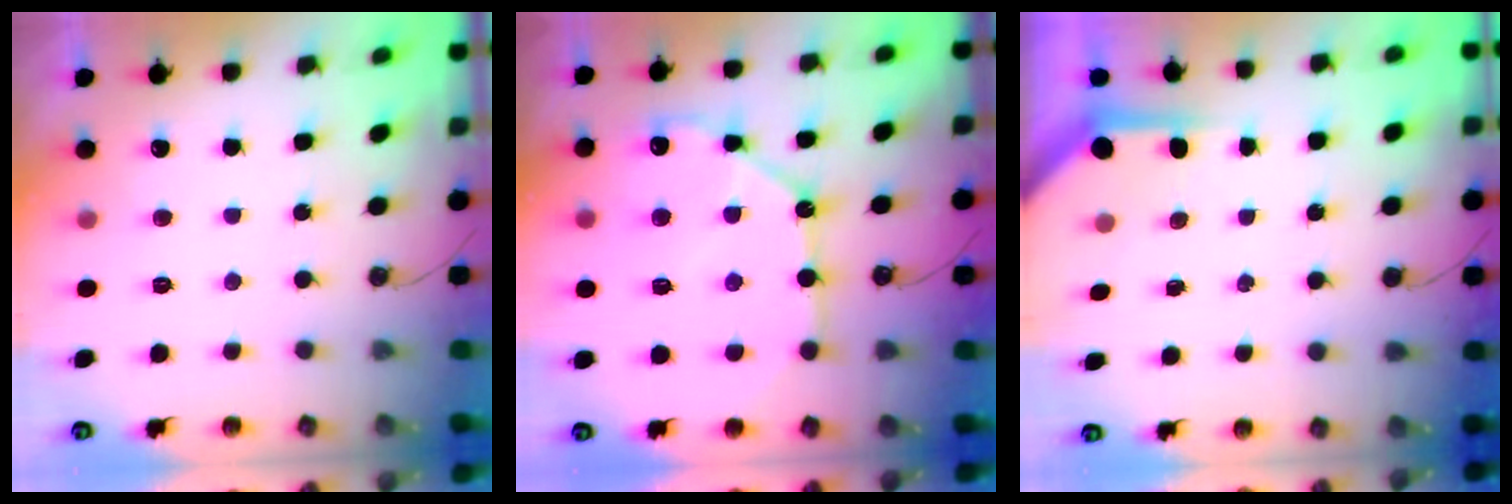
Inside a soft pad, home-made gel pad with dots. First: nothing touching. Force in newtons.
{"total": 13.6, "press": 13.5, "slide": 1.7}
{"total": 3.7, "press": 3.7, "slide": 0.4}